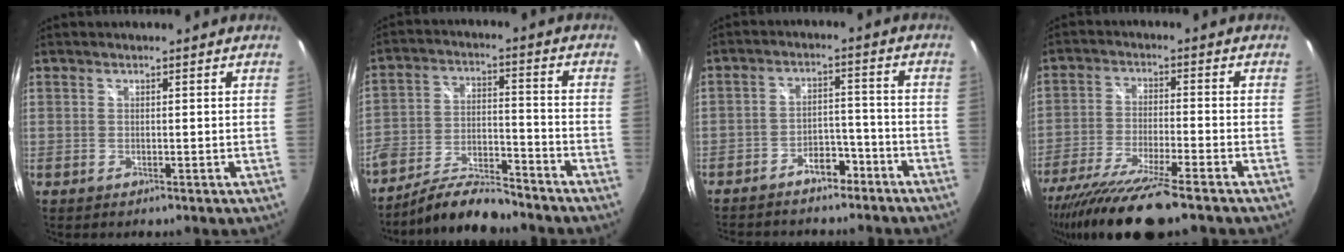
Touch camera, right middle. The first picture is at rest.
{"total": 11.4, "force": [-9.9, 2.8, 5.0], "torque": [-0.107, -0.004, -0.173]}
{"total": 10.7, "force": [-8.5, 5.1, 3.9], "torque": [-0.089, 0.030, -0.114]}
{"total": 15.7, "force": [-12.7, 1.3, 9.1], "torque": [-0.187, -0.041, -0.222]}